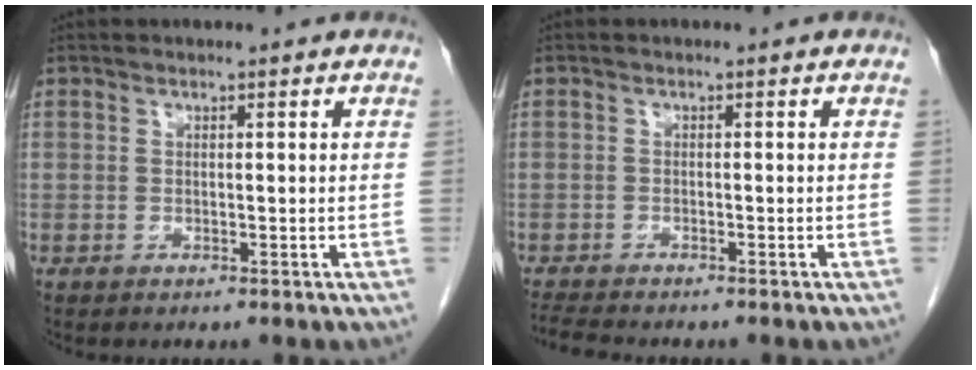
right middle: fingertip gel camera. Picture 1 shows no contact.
{"total": 3.7, "force": [-3.5, 0.0, 1.3], "torque": [-0.026, -0.016, -0.060]}